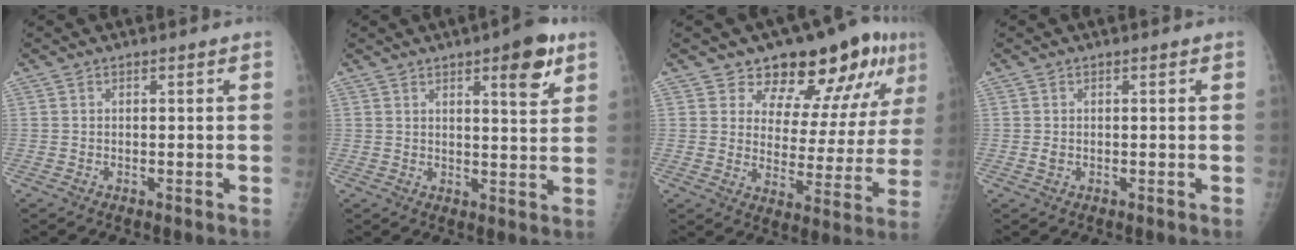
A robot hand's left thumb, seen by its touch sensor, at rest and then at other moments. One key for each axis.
{"total": 8.0, "fx": 4.3, "fy": 2.3, "fz": 6.3, "tx": -0.071, "ty": -0.022, "tz": 0.055}
{"total": 15.5, "fx": 10.2, "fy": 7.1, "fz": 9.2, "tx": -0.070, "ty": -0.062, "tz": 0.139}
{"total": 0.9, "fx": -0.1, "fy": 0.7, "fz": 0.5, "tx": -0.004, "ty": 0.000, "tz": 0.000}